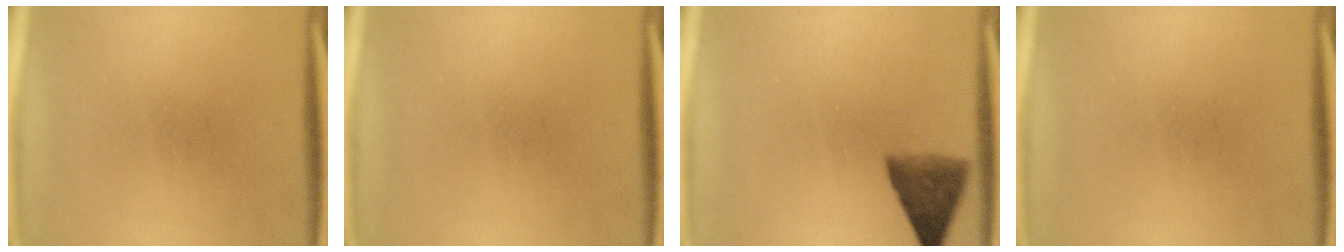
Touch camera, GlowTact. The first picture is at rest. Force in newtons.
{"total": 0.0}
{"total": 5.8}
{"total": 0.0}